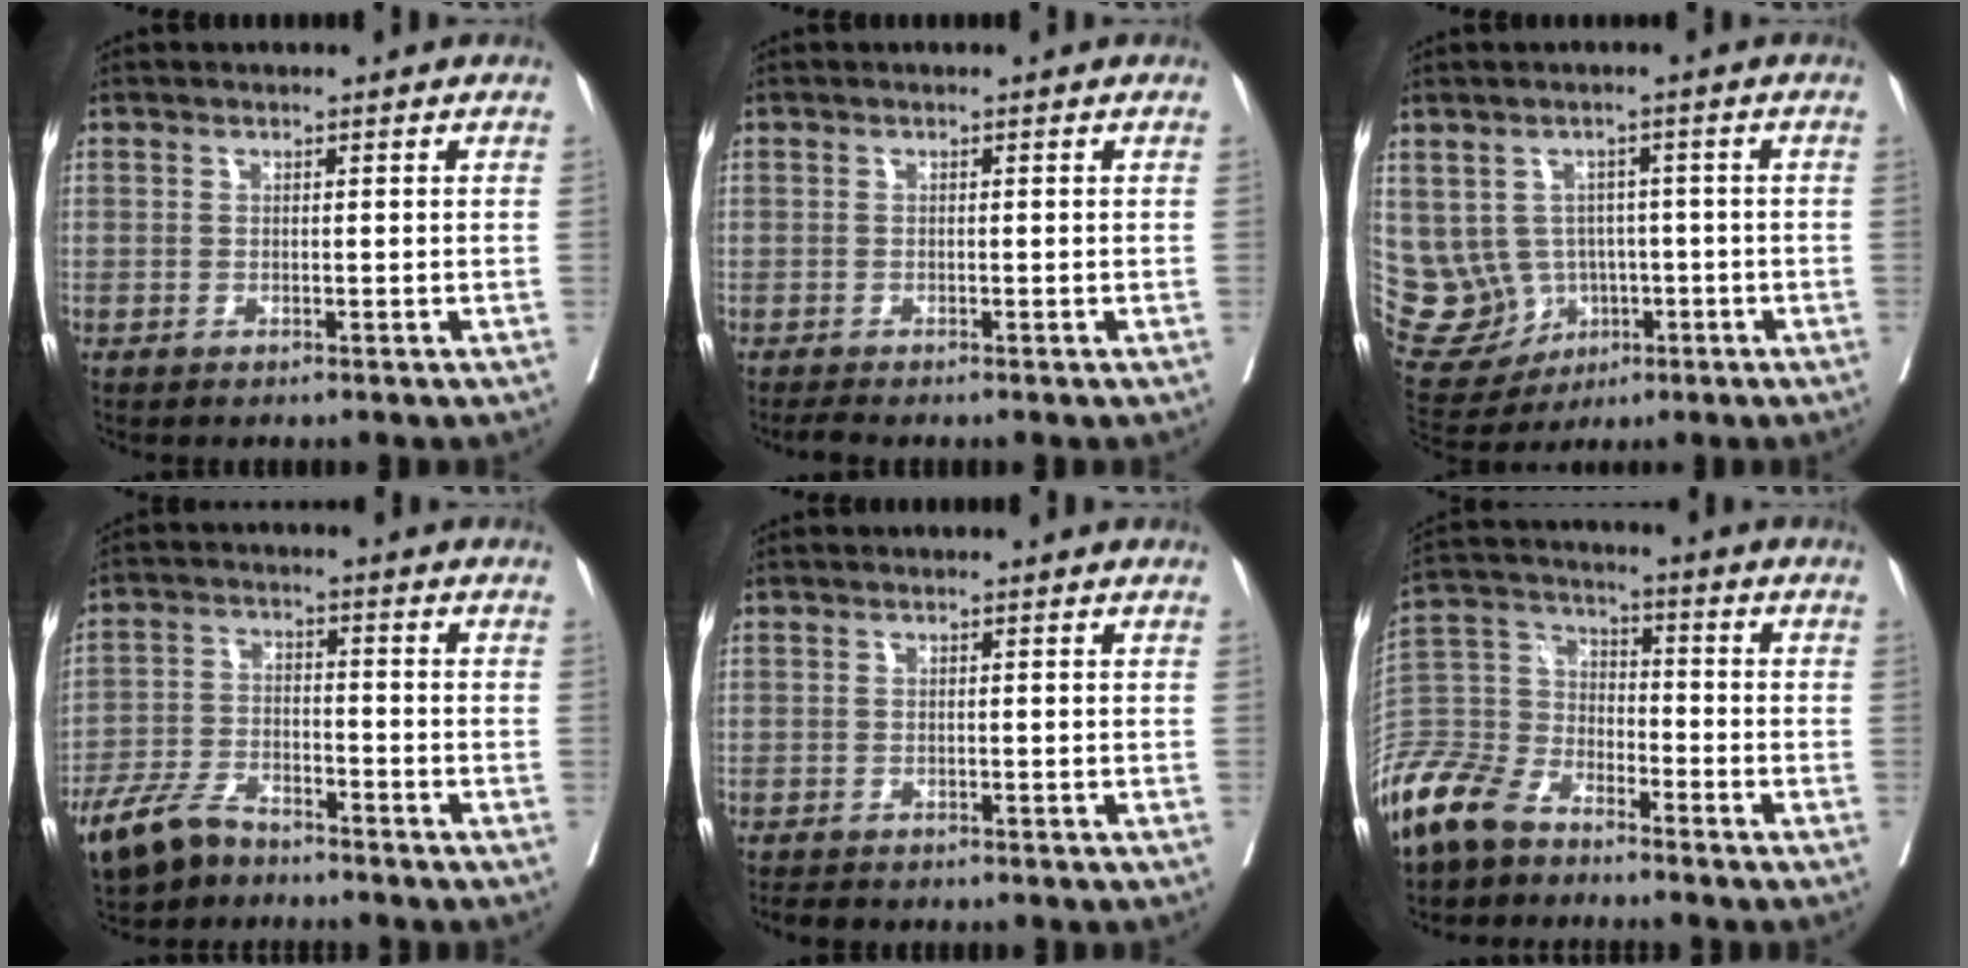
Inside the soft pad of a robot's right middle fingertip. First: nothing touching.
{"total": 1.0, "force": [-0.9, -0.1, 0.3], "torque": [-0.013, -0.006, -0.018]}
{"total": 13.1, "force": [-1.4, 12.5, 3.9], "torque": [-0.115, 0.039, 0.007]}
{"total": 8.0, "force": [-6.3, 3.0, 3.8], "torque": [-0.087, -0.013, -0.122]}
{"total": 2.6, "force": [-2.3, 1.0, 0.7], "torque": [-0.014, -0.006, -0.034]}
{"total": 12.1, "force": [-9.6, 5.7, 4.7], "torque": [-0.109, -0.002, -0.196]}